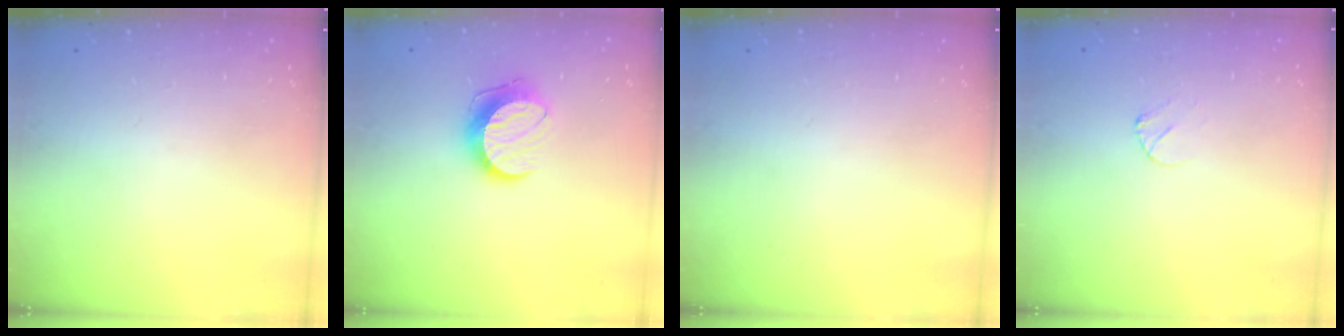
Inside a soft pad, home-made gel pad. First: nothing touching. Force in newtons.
{"total": 10.5, "press": 10.5, "slide": 0.5}
{"total": 0.0}
{"total": 3.0, "press": 3.0, "slide": 0.3}